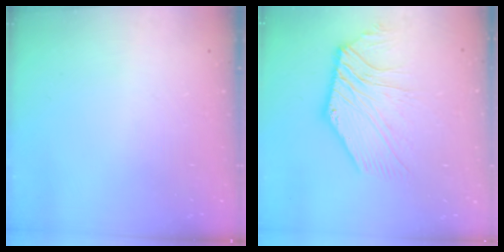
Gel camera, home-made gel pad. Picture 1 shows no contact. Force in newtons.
{"total": 6.8, "press": 6.6, "slide": 1.2}